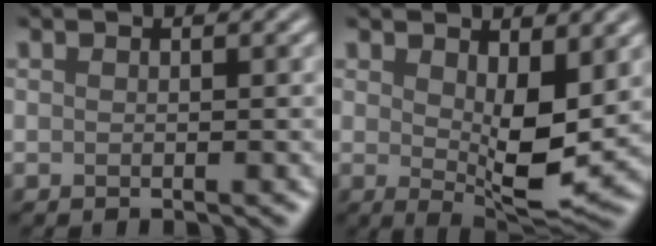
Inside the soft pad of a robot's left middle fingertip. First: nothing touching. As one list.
[{"total": 5.9, "force": [0.9, 2.1, 5.4], "torque": [-0.096, -0.011, 0.029]}]